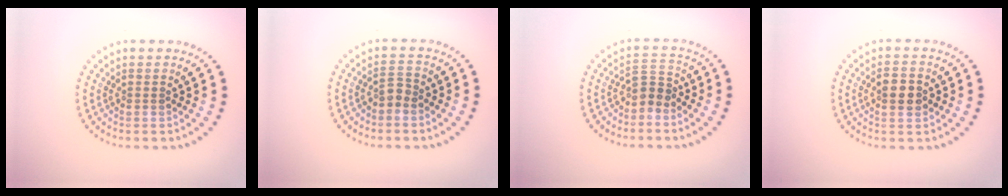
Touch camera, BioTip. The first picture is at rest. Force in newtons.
{"total": 1.5, "press": 1.2, "slide": 0.9}
{"total": 2.2, "press": 1.7, "slide": 1.3}
{"total": 2.8, "press": 2.8, "slide": 0.2}